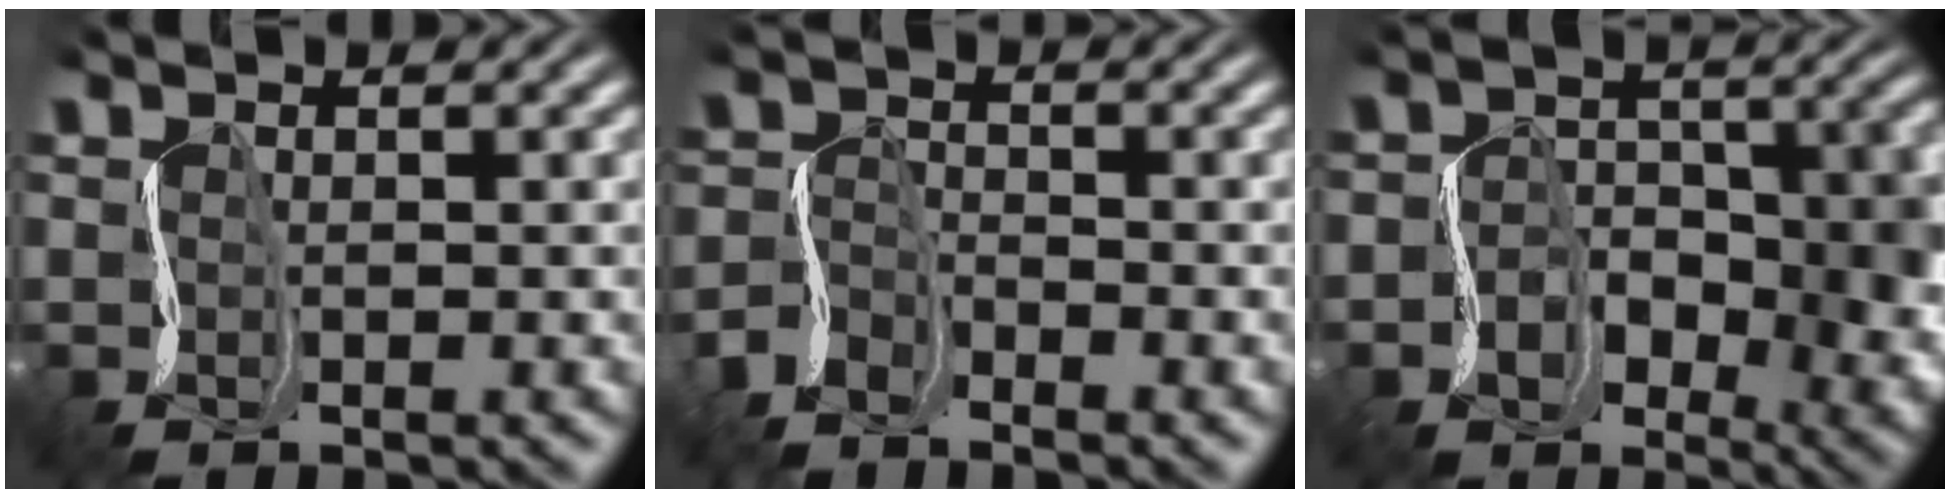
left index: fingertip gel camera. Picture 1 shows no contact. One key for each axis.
{"total": 2.9, "fx": -2.5, "fy": 1.1, "fz": 0.8, "tx": -0.023, "ty": 0.001, "tz": -0.060}
{"total": 7.6, "fx": -1.6, "fy": 5.3, "fz": 5.2, "tx": -0.068, "ty": -0.007, "tz": -0.028}